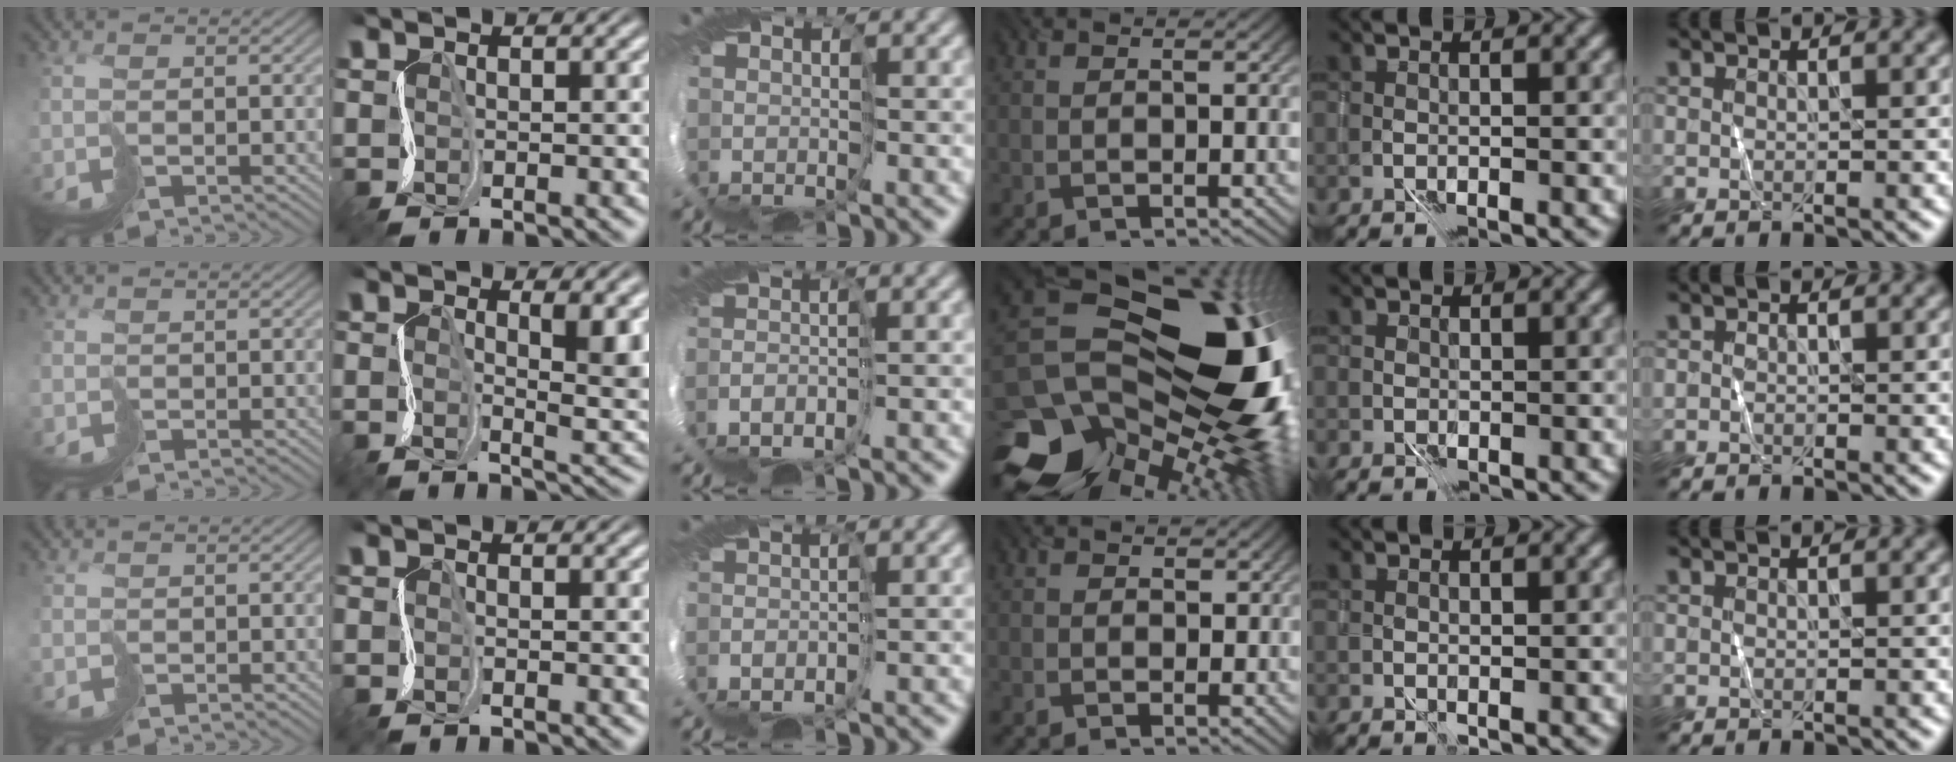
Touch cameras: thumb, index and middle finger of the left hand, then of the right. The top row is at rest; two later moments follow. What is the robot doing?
{"motion": "cut", "object": "paper bag"}